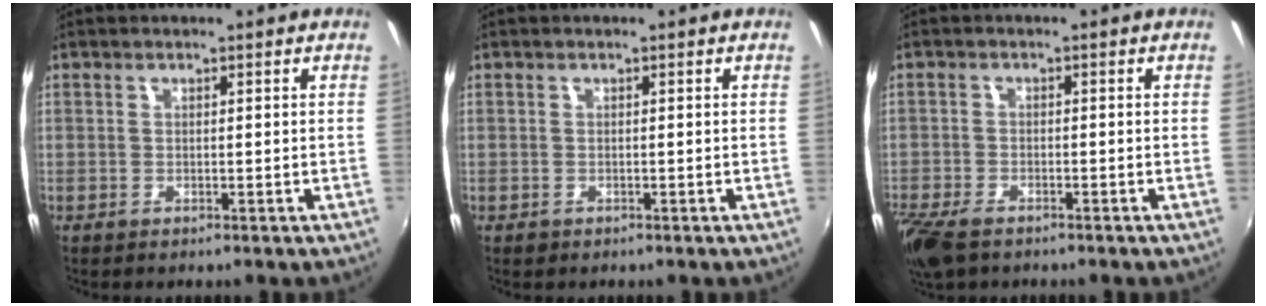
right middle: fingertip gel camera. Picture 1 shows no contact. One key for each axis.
{"total": 0.8, "fx": -0.5, "fy": 0.6, "fz": 0.2, "tx": -0.004, "ty": -0.003, "tz": -0.007}
{"total": 8.1, "fx": -5.9, "fy": 3.4, "fz": 4.4, "tx": -0.120, "ty": -0.033, "tz": -0.115}